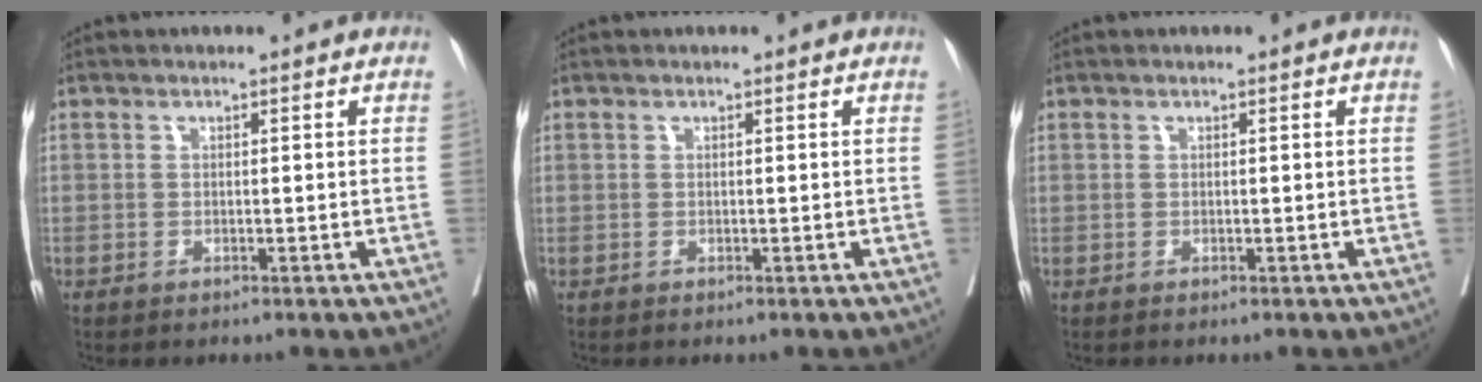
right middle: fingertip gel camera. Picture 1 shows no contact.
{"total": 0.0}
{"total": 0.0}